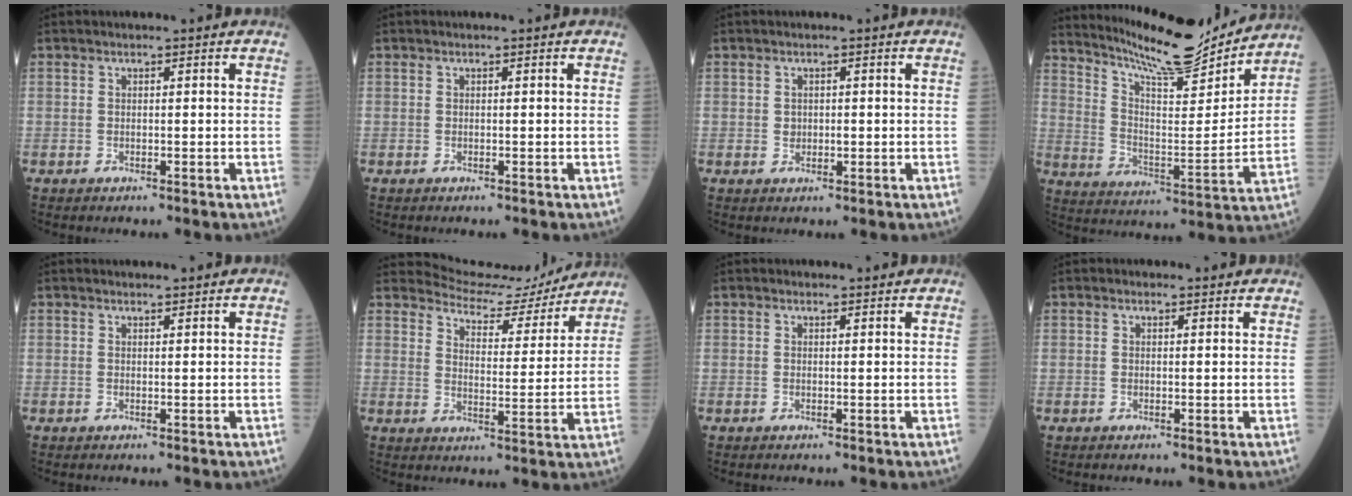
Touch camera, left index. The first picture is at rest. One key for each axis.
{"total": 0.0}
{"total": 1.2, "fx": 0.1, "fy": 1.0, "fz": 0.7, "tx": -0.011, "ty": 0.002, "tz": 0.003}
{"total": 17.3, "fx": 16.1, "fy": 1.6, "fz": 6.0, "tx": -0.112, "ty": -0.018, "tz": 0.253}
{"total": 1.5, "fx": 1.4, "fy": 0.2, "fz": 0.4, "tx": -0.007, "ty": 0.006, "tz": 0.024}
{"total": 10.3, "fx": 10.3, "fy": 1.0, "fz": -0.5, "tx": 0.001, "ty": -0.010, "tz": 0.143}
{"total": 1.1, "fx": 1.1, "fy": 0.1, "fz": 0.0, "tx": -0.011, "ty": 0.002, "tz": 0.015}
{"total": 1.2, "fx": 1.0, "fy": 0.5, "fz": 0.2, "tx": -0.010, "ty": 0.005, "tz": 0.010}